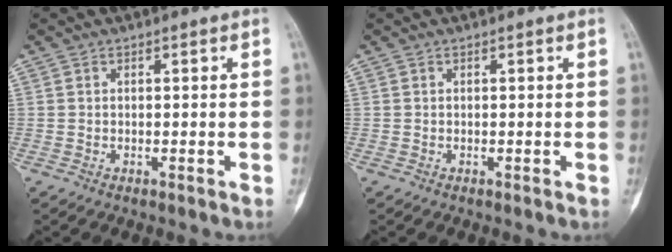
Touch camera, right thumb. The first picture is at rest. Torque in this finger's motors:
{"motor_torque": [0.00, 0.00, 0.01, -0.01, 0.00]}